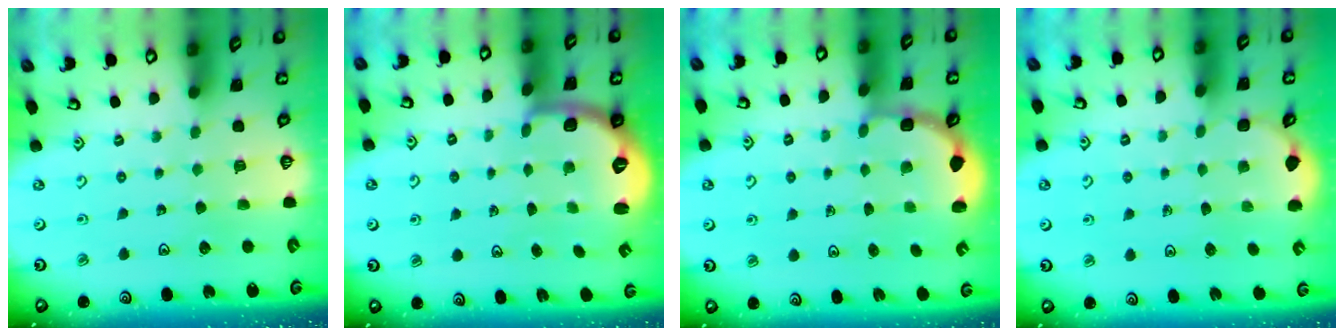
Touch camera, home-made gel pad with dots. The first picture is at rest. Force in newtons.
{"total": 2.5, "press": 2.0, "slide": 1.6}
{"total": 2.9, "press": 2.3, "slide": 1.8}
{"total": 2.2, "press": 1.7, "slide": 1.3}